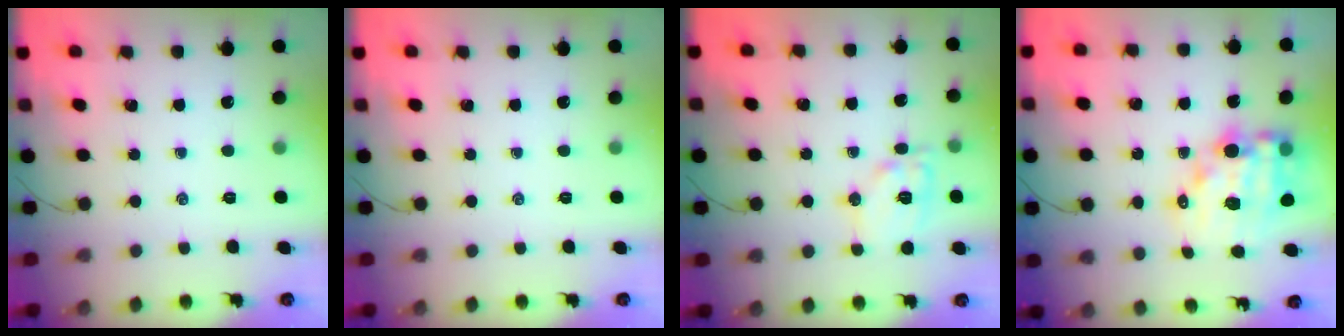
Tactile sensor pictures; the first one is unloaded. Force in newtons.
{"total": 0.0}
{"total": 10.8, "press": 10.8, "slide": 0.8}
{"total": 14.5, "press": 14.0, "slide": 3.7}